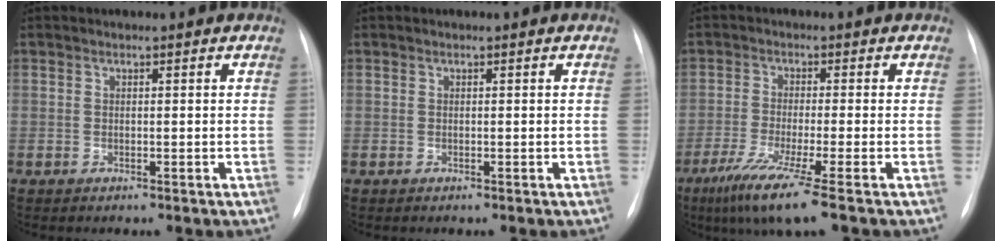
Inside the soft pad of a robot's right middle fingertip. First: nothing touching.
{"total": 0.0}
{"total": 8.6, "force": [-5.4, -0.8, 6.7], "torque": [-0.123, -0.030, -0.098]}